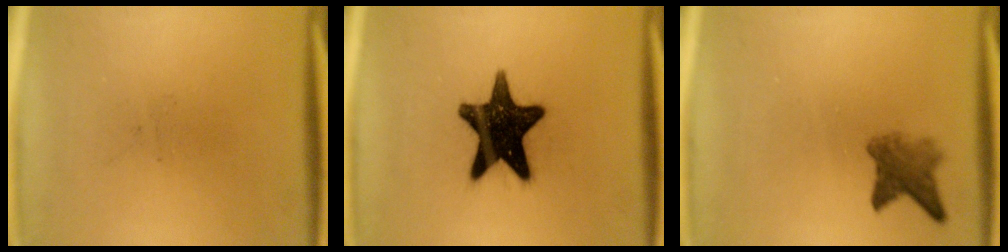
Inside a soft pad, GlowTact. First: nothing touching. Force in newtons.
{"total": 16.8}
{"total": 3.9}